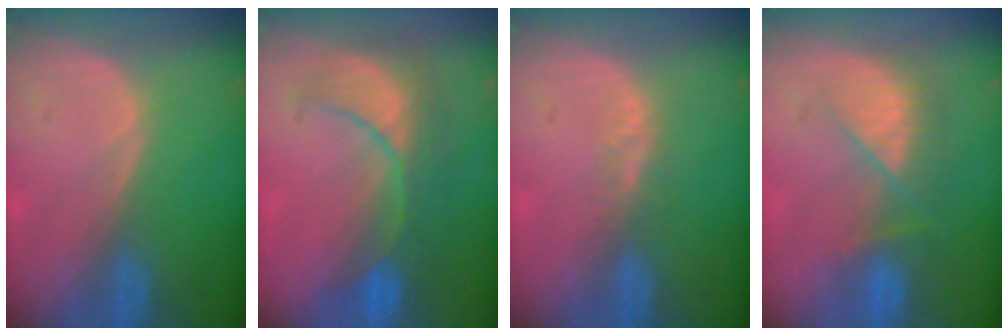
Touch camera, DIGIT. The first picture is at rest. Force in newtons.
{"total": 8.5, "press": 8.4, "slide": 1.3}
{"total": 2.4, "press": 1.8, "slide": 1.5}
{"total": 7.2, "press": 6.6, "slide": 2.9}